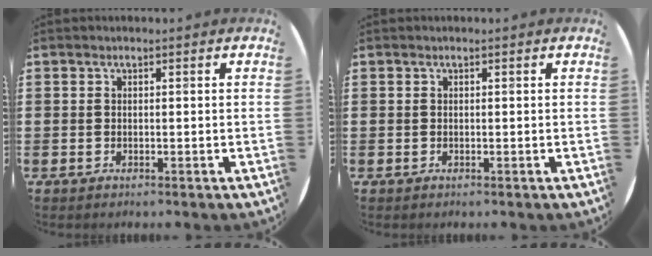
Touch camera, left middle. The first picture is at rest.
{"total": 0.0}